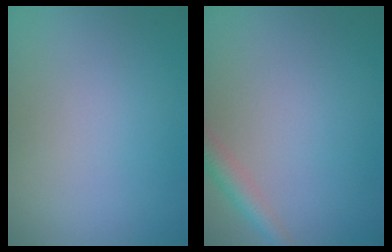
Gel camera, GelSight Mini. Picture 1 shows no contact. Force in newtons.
{"total": 2.4, "press": 2.4, "slide": 0.1}